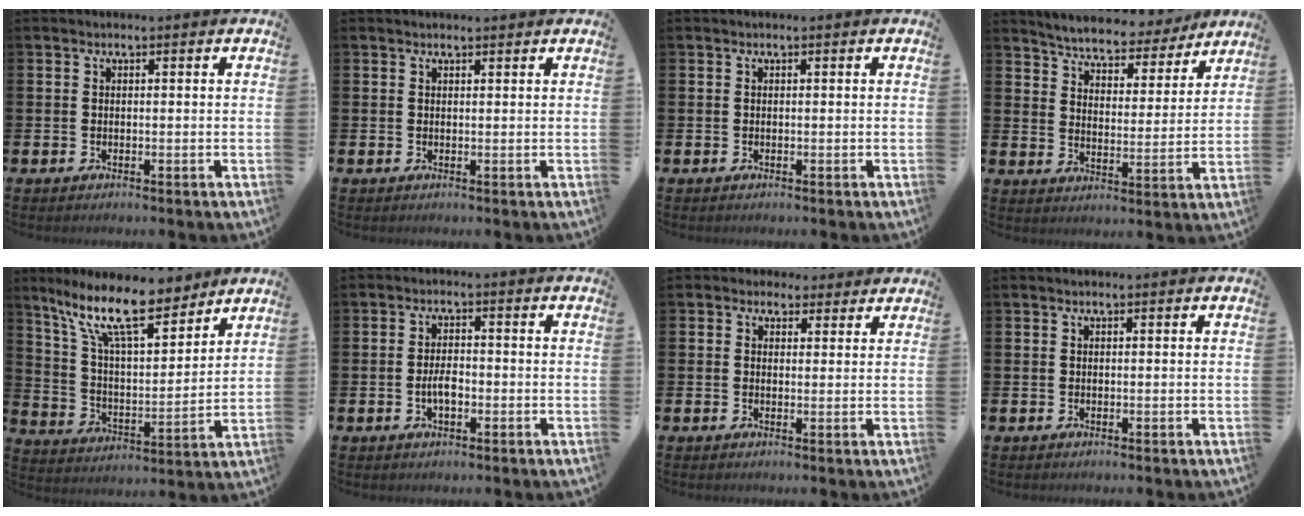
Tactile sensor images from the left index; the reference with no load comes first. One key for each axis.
{"total": 0.8, "fx": 0.8, "fy": 0.2, "fz": 0.2, "tx": 0.009, "ty": -0.004, "tz": 0.011}
{"total": 0.0}
{"total": 6.1, "fx": 6.0, "fy": 1.0, "fz": 0.8, "tx": -0.037, "ty": -0.047, "tz": 0.100}
{"total": 13.5, "fx": 10.4, "fy": 4.0, "fz": 7.7, "tx": -0.161, "ty": -0.053, "tz": 0.179}
{"total": 3.0, "fx": -0.7, "fy": 1.4, "fz": 2.5, "tx": -0.035, "ty": -0.001, "tz": -0.017}
{"total": 2.7, "fx": 2.1, "fy": 1.6, "fz": -0.1, "tx": 0.005, "ty": -0.004, "tz": 0.035}
{"total": 0.0}